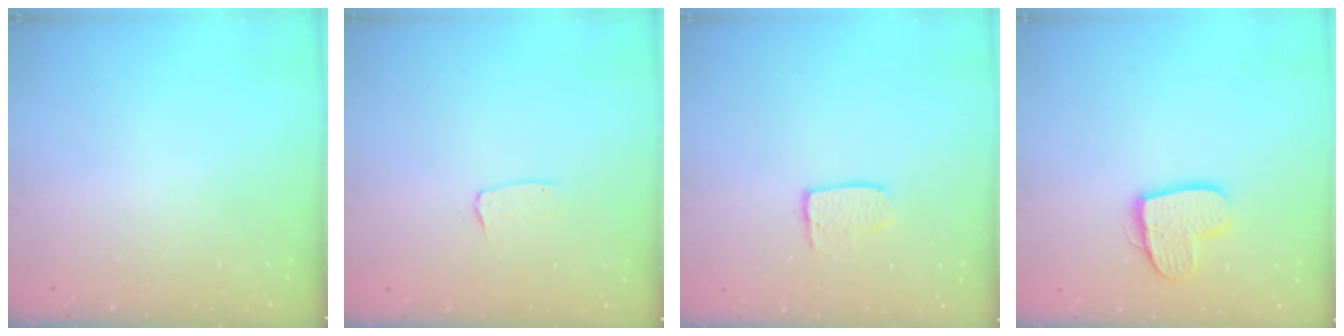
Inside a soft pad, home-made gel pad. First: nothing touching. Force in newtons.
{"total": 3.6, "press": 3.6, "slide": 0.3}
{"total": 5.5, "press": 5.5, "slide": 0.3}
{"total": 11.9, "press": 11.8, "slide": 1.1}